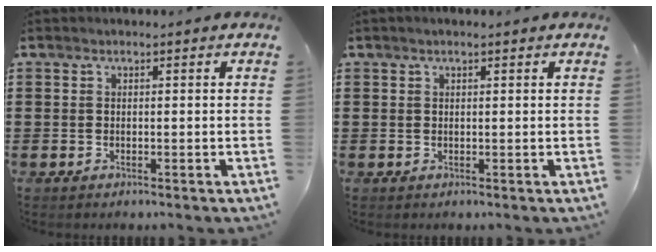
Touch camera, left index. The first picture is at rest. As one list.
[{"total": 0.7, "force": [0.4, 0.1, 0.6], "torque": [-0.011, 0.002, 0.008]}]